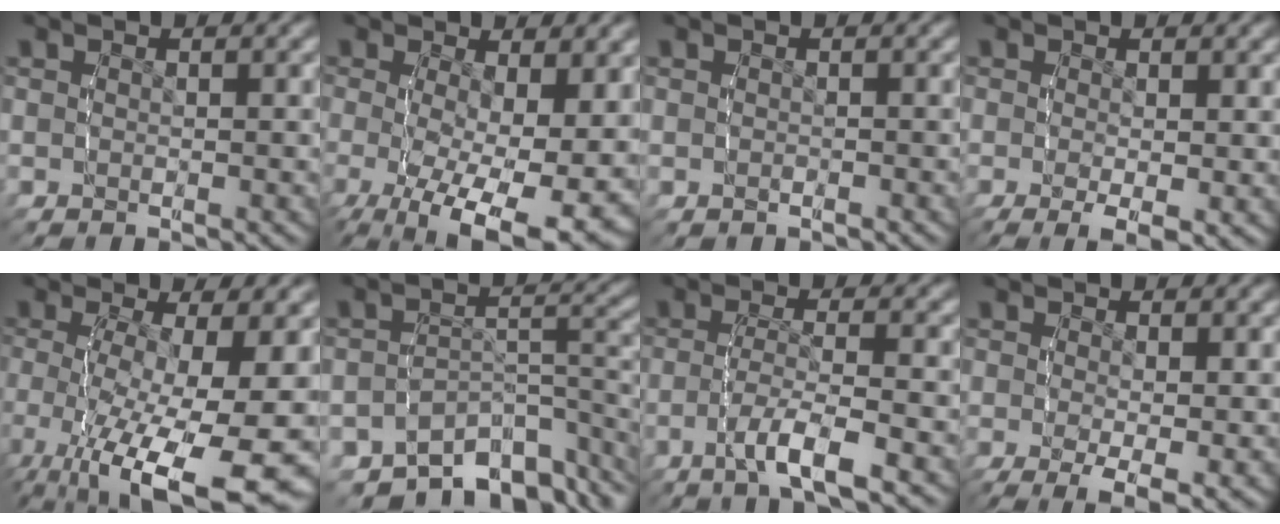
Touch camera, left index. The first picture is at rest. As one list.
[{"total": 10.3, "force": [-4.0, 4.7, 8.3], "torque": [-0.152, -0.065, -0.030]}, {"total": 0.0}, {"total": 3.3, "force": [-1.4, 0.9, 2.8], "torque": [-0.040, -0.022, -0.010]}, {"total": 10.7, "force": [-3.4, 4.4, 9.2], "torque": [-0.152, -0.037, -0.024]}, {"total": 11.8, "force": [-8.5, 5.8, 5.8], "torque": [-0.066, -0.023, -0.125]}, {"total": 3.9, "force": [-1.9, 0.3, 3.5], "torque": [-0.068, -0.011, -0.024]}, {"total": 4.6, "force": [-2.1, 1.3, 3.9], "torque": [-0.060, -0.031, -0.017]}]